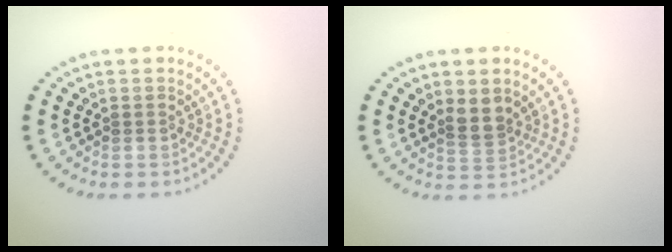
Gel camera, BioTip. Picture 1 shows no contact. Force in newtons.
{"total": 2.1, "press": 1.6, "slide": 1.2}